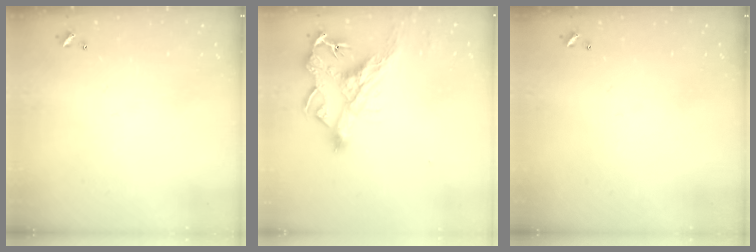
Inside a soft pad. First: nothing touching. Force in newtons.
{"total": 10.3, "press": 10.2, "slide": 1.7}
{"total": 0.0}